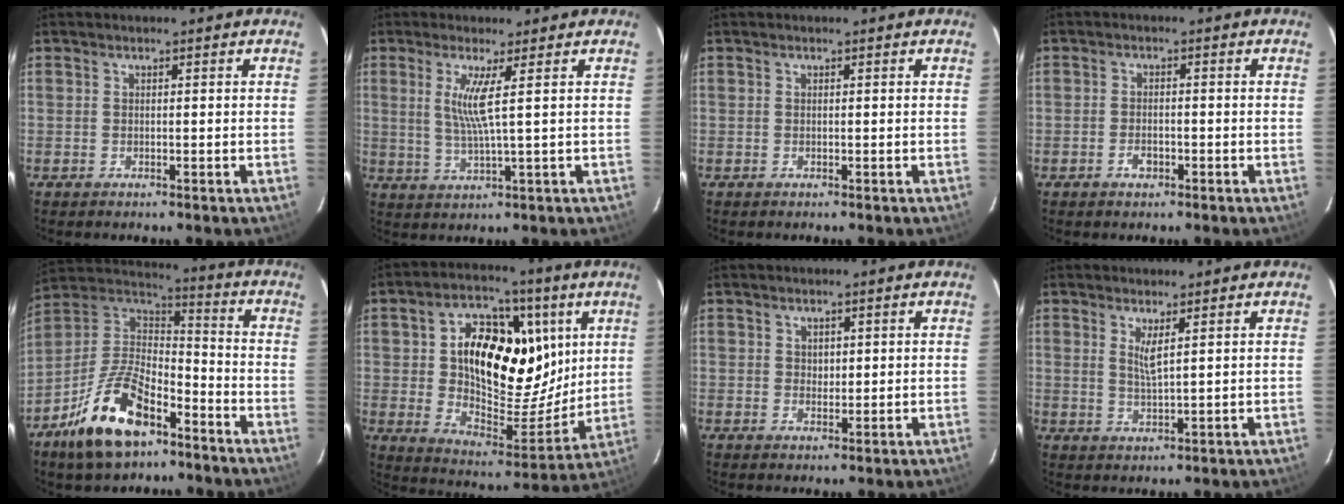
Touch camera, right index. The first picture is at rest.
{"total": 5.0, "force": [1.6, -0.7, 4.7], "torque": [-0.089, -0.012, 0.031]}
{"total": 0.0}
{"total": 2.3, "force": [-1.2, 1.4, 1.4], "torque": [-0.029, 0.001, -0.022]}
{"total": 17.7, "force": [-10.6, 8.1, 11.6], "torque": [-0.246, 0.002, -0.193]}
{"total": 21.2, "force": [6.1, 13.1, 15.5], "torque": [-0.272, 0.009, 0.107]}
{"total": 1.7, "force": [0.8, 1.4, 0.6], "torque": [-0.006, 0.004, 0.015]}
{"total": 3.1, "force": [1.6, 0.2, 2.6], "torque": [-0.051, -0.009, 0.027]}